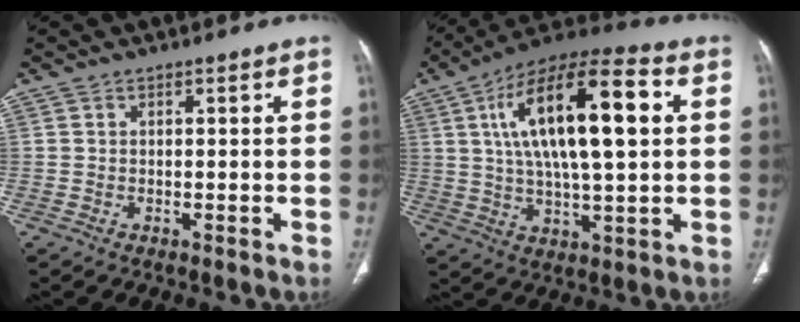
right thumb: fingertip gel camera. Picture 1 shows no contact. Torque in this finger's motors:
{"motor_torque": [0.00, 4.57, 1.99, 0.78, 0.67]}